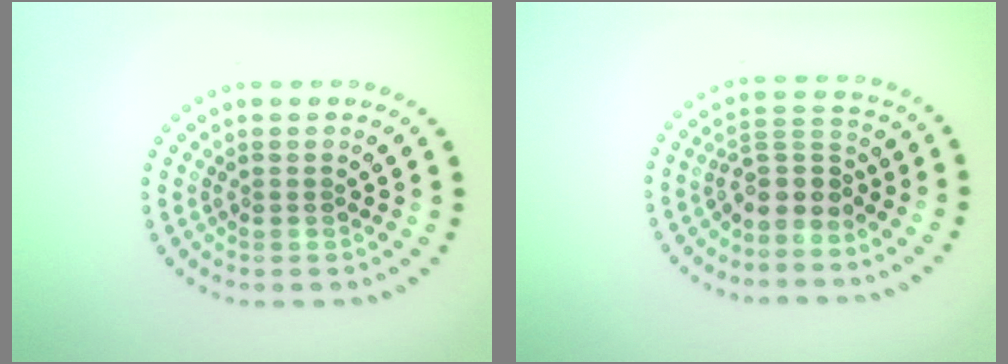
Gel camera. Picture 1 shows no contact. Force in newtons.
{"total": 3.0, "press": 2.0, "slide": 2.2}